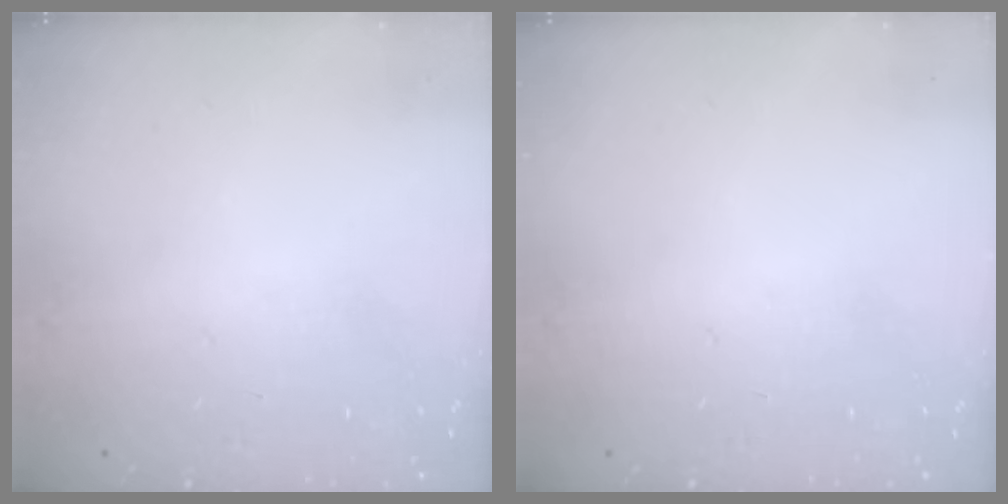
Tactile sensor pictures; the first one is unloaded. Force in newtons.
{"total": 0.0}